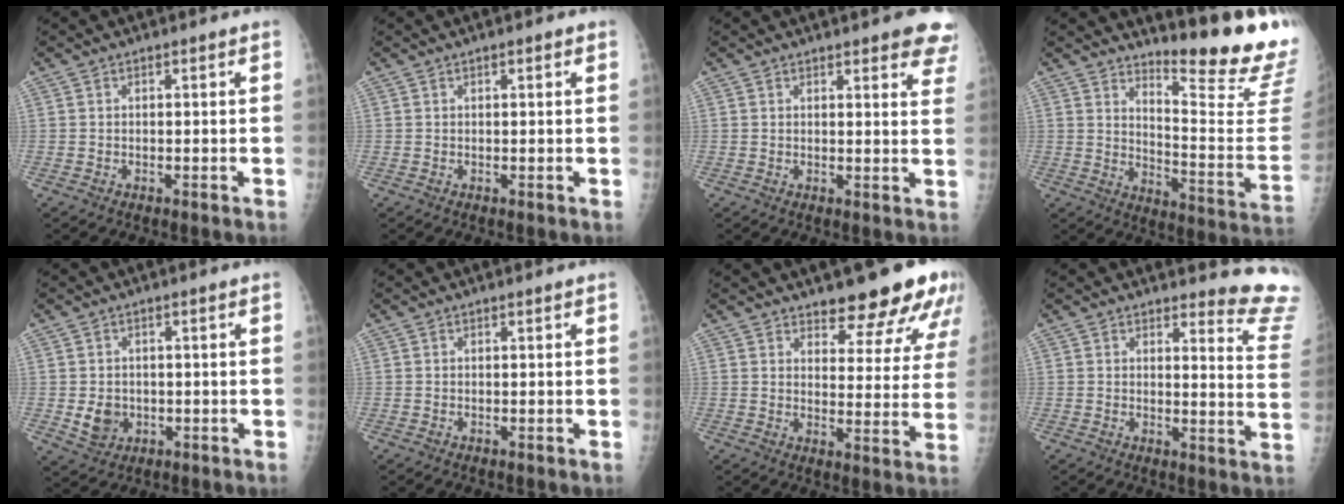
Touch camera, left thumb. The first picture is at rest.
{"total": 1.1, "force": [0.5, 0.3, 0.9], "torque": [-0.014, 0.001, 0.005]}
{"total": 8.6, "force": [6.3, 2.5, 5.3], "torque": [-0.032, -0.024, 0.059]}
{"total": 19.0, "force": [17.2, 0.6, 8.1], "torque": [-0.092, -0.207, 0.225]}
{"total": 4.5, "force": [-0.8, 3.9, 2.1], "torque": [-0.019, 0.002, -0.002]}
{"total": 0.0}
{"total": 13.8, "force": [11.0, 4.9, 6.8], "torque": [-0.034, -0.073, 0.129]}
{"total": 11.1, "force": [11.0, 1.2, 0.9], "torque": [0.027, -0.144, 0.088]}